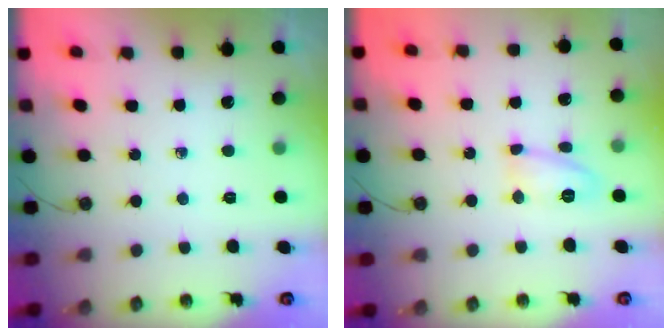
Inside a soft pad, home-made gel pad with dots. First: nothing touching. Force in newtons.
{"total": 9.5, "press": 9.4, "slide": 0.8}